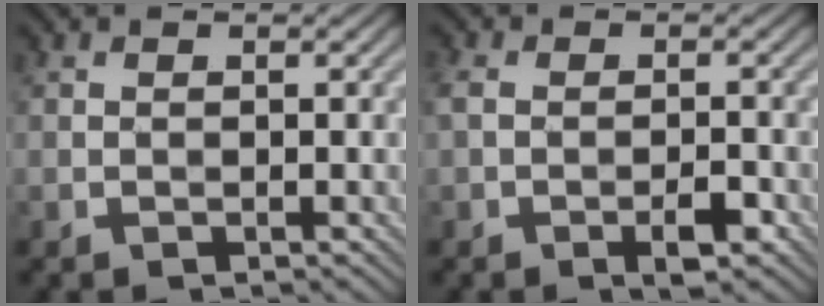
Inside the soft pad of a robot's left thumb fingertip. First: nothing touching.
{"total": 4.3, "force": [-1.8, 2.2, 3.3], "torque": [-0.066, -0.001, -0.036]}